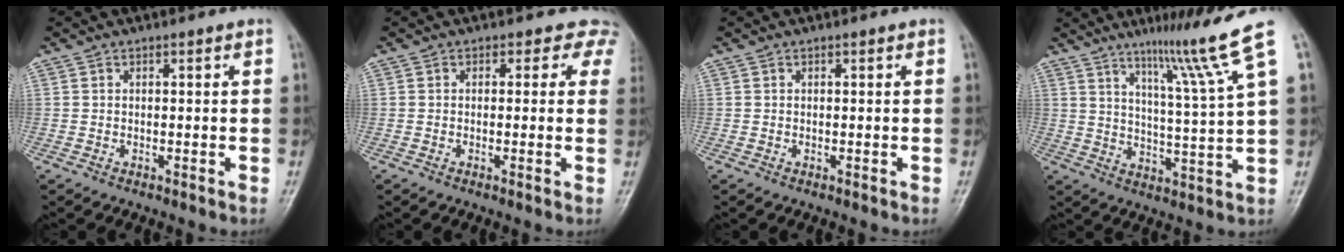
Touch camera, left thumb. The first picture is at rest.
{"total": 3.8, "force": [2.6, 2.8, 0.3], "torque": [0.034, -0.008, -0.001]}
{"total": 0.0}
{"total": 11.3, "force": [7.4, -2.0, 8.4], "torque": [-0.128, -0.056, 0.121]}